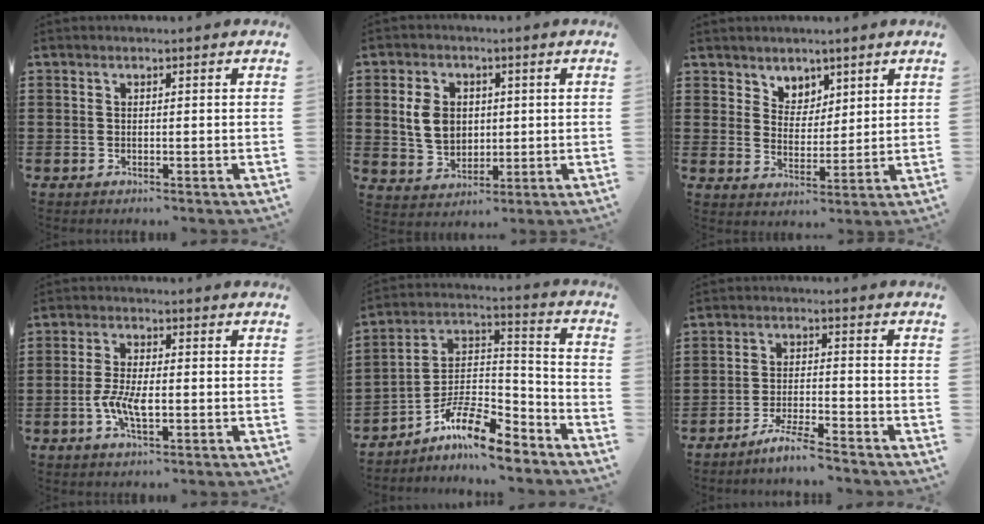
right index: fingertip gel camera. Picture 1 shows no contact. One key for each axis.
{"total": 6.3, "fx": 0.8, "fy": 4.8, "fz": 4.0, "tx": -0.095, "ty": 0.008, "tz": 0.007}
{"total": 4.3, "fx": 3.2, "fy": 2.9, "fz": 0.0, "tx": -0.020, "ty": 0.005, "tz": 0.060}
{"total": 5.1, "fx": -1.4, "fy": 1.9, "fz": 4.6, "tx": -0.105, "ty": -0.003, "tz": -0.032}
{"total": 9.8, "fx": -8.0, "fy": 2.4, "fz": 5.1, "tx": -0.096, "ty": 0.016, "tz": -0.157}
{"total": 4.9, "fx": -4.5, "fy": -0.4, "fz": 1.9, "tx": -0.046, "ty": -0.009, "tz": -0.090}